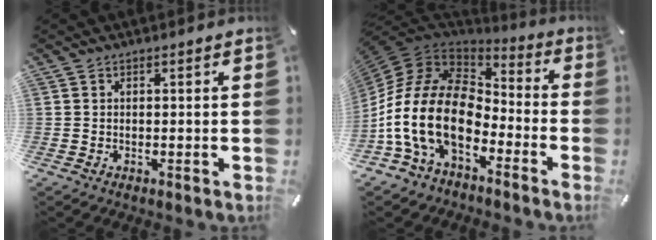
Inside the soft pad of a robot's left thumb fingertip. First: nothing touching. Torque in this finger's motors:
{"motor_torque": [0.99, 3.36, 2.77, 0.00, 1.05]}